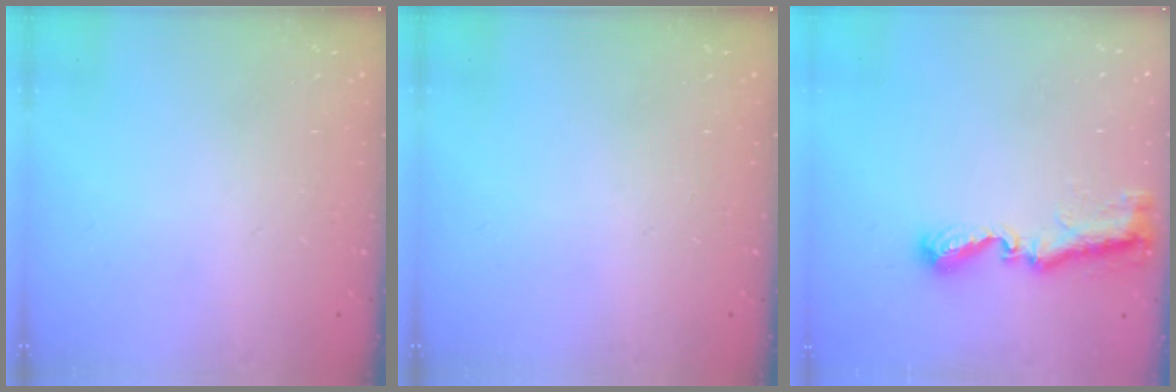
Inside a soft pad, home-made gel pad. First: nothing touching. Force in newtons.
{"total": 0.0}
{"total": 8.8, "press": 8.8, "slide": 0.7}